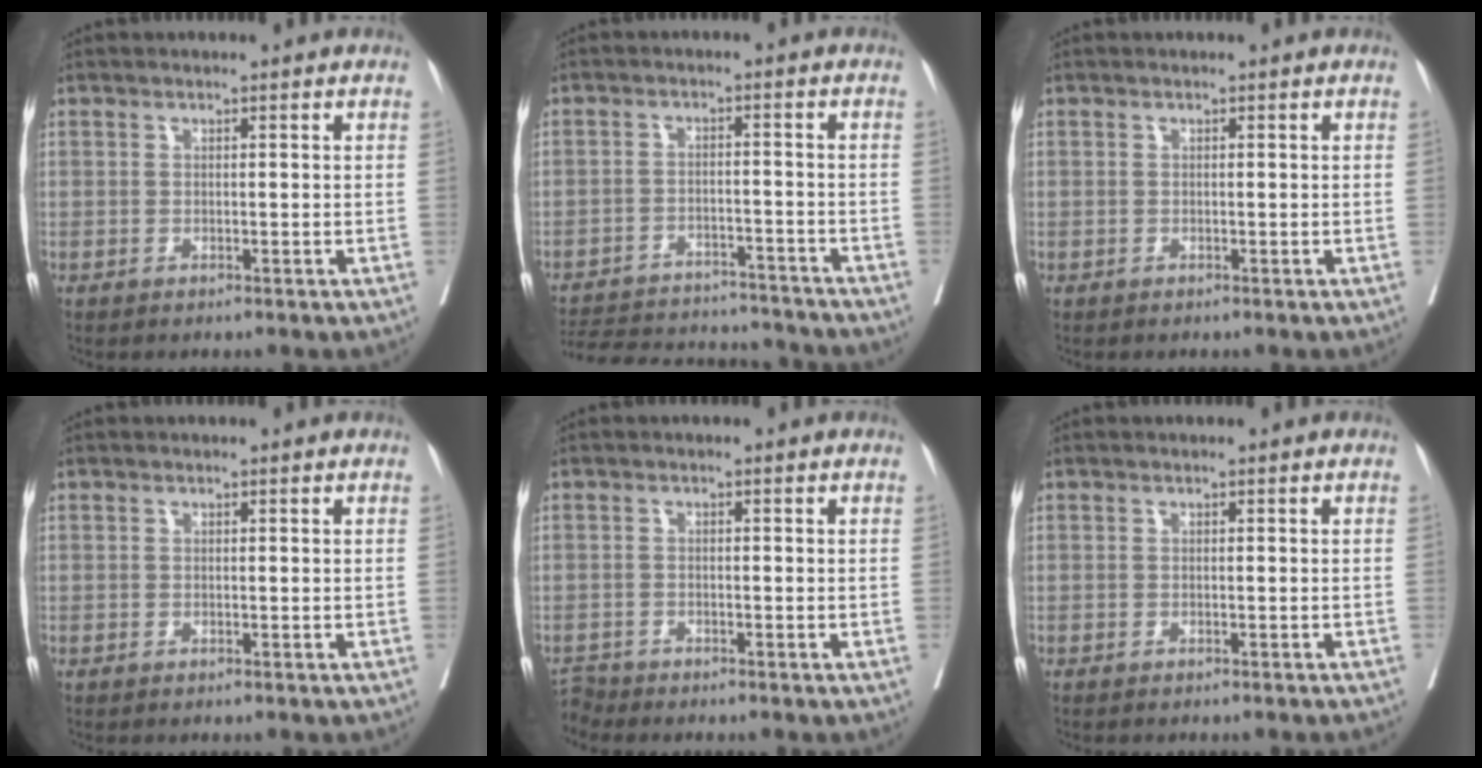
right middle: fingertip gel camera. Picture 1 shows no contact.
{"total": 18.6, "force": [-17.6, 3.1, 5.1], "torque": [-0.120, -0.006, -0.243]}
{"total": 0.0}
{"total": 0.0}
{"total": 2.1, "force": [-2.0, -0.2, -0.6], "torque": [0.016, -0.013, -0.037]}
{"total": 3.0, "force": [-2.7, -0.2, 1.3], "torque": [-0.012, 0.003, -0.032]}